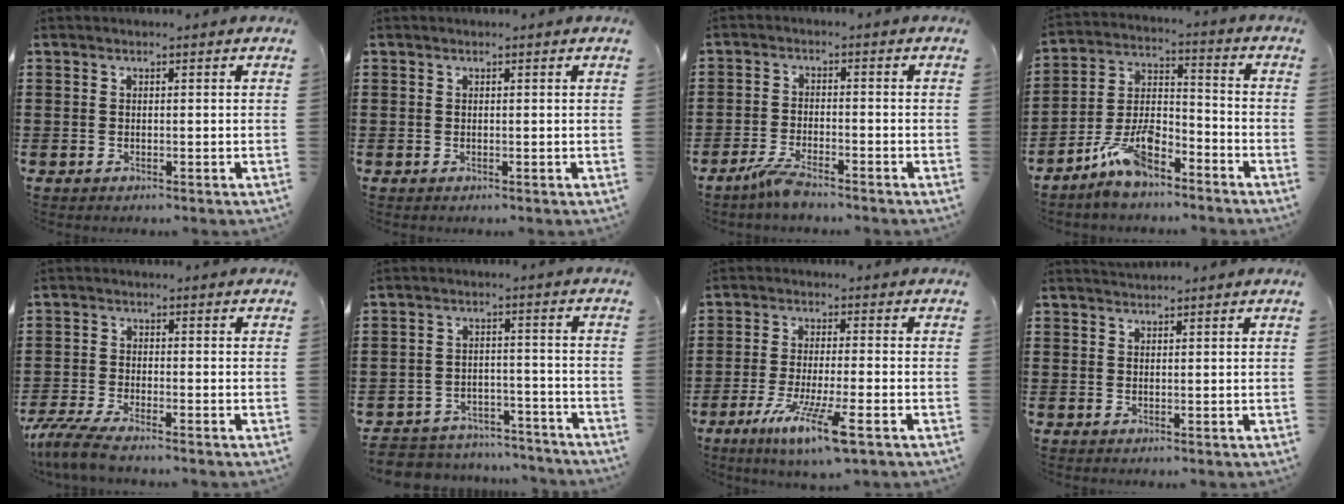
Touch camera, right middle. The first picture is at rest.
{"total": 0.0}
{"total": 3.7, "force": [-3.3, 0.7, 1.6], "torque": [-0.041, 0.003, -0.069]}
{"total": 8.8, "force": [-7.1, 2.9, 4.5], "torque": [-0.099, 0.009, -0.137]}
{"total": 4.5, "force": [-4.0, 0.3, 2.1], "torque": [-0.064, -0.016, -0.084]}
{"total": 5.7, "force": [-5.6, 1.0, 0.2], "torque": [-0.007, 0.012, -0.115]}
{"total": 8.6, "force": [-4.8, 0.7, 7.1], "torque": [-0.139, -0.014, -0.089]}
{"total": 1.2, "force": [1.2, 0.2, 0.1], "torque": [-0.004, 0.001, 0.023]}